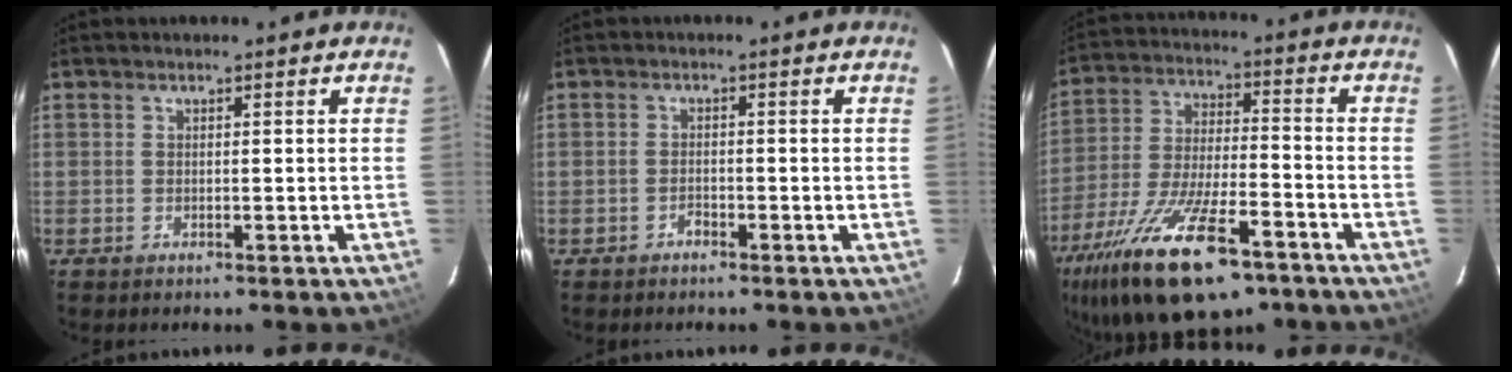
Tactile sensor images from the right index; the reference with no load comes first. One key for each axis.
{"total": 1.2, "fx": -1.1, "fy": 0.6, "fz": 0.3, "tx": -0.006, "ty": 0.003, "tz": -0.019}
{"total": 22.6, "fx": -14.4, "fy": 8.1, "fz": 15.5, "tx": -0.306, "ty": -0.048, "tz": -0.241}